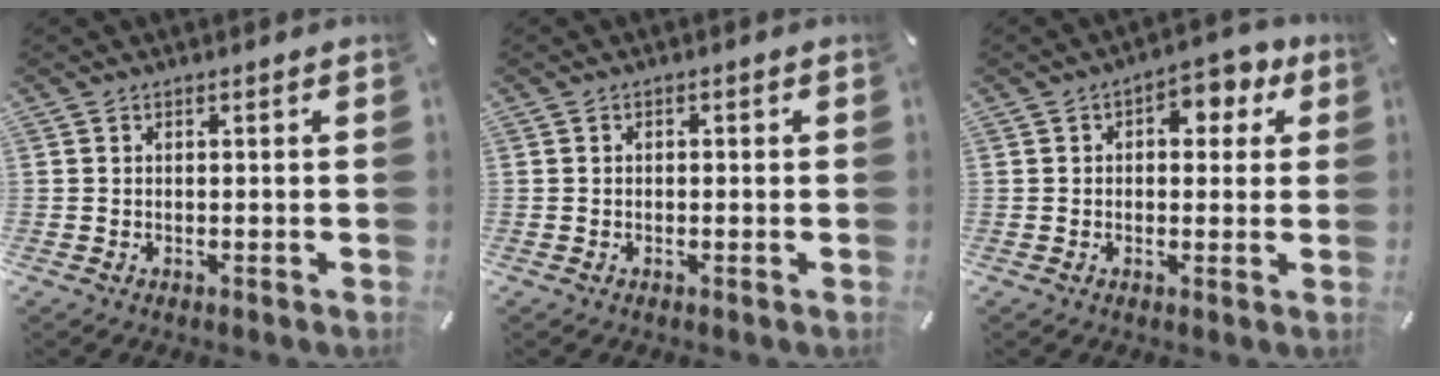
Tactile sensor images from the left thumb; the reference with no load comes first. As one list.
[{"total": 0.7, "force": [-0.2, 0.5, 0.3], "torque": [-0.006, 0.003, -0.006]}, {"total": 6.2, "force": [1.7, 4.1, 4.3], "torque": [-0.042, -0.005, 0.020]}]